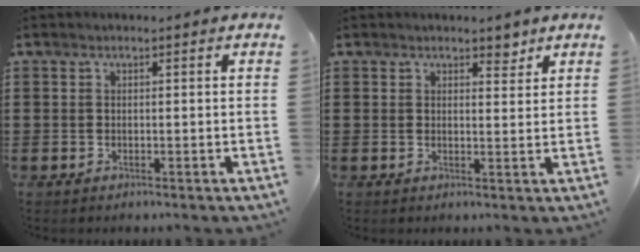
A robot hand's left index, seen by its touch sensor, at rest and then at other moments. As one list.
[{"total": 2.7, "force": [2.3, 1.1, 1.1], "torque": [-0.011, 0.001, 0.038]}]